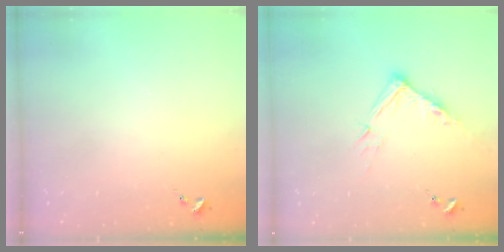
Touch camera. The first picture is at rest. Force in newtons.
{"total": 10.5, "press": 10.5, "slide": 0.8}